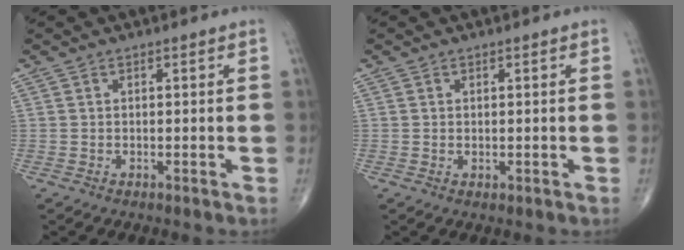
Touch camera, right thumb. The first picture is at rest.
{"total": 0.7, "force": [0.1, 0.4, 0.5], "torque": [-0.011, -0.003, 0.004]}